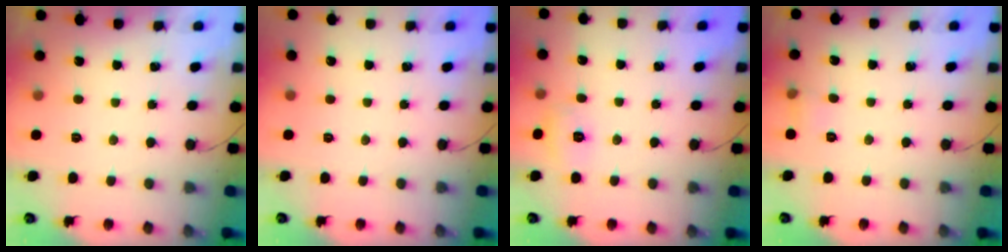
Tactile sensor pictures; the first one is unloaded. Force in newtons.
{"total": 0.0}
{"total": 5.2, "press": 5.1, "slide": 1.1}
{"total": 4.7, "press": 4.5, "slide": 1.5}